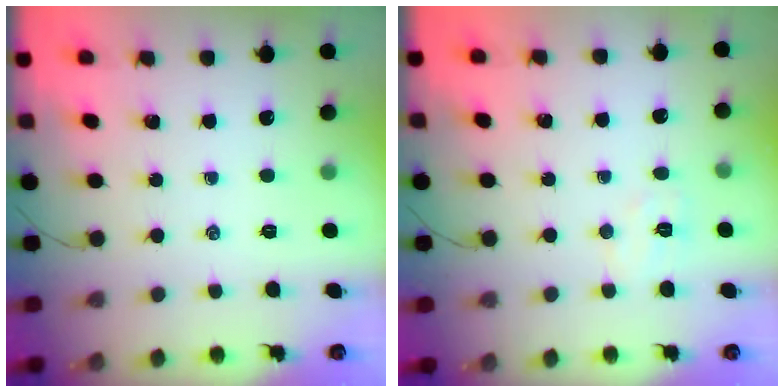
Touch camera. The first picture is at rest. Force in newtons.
{"total": 4.4, "press": 4.3, "slide": 1.0}